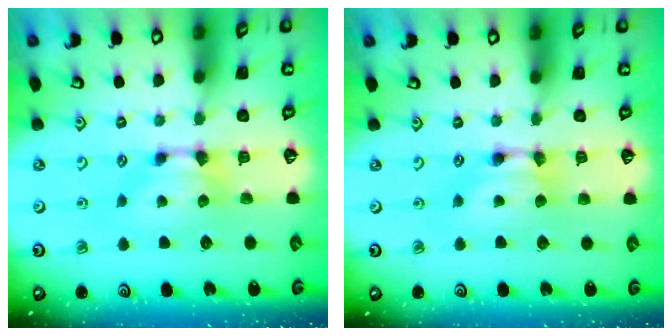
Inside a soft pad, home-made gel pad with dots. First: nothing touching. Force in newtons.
{"total": 1.7, "press": 1.7, "slide": 0.1}